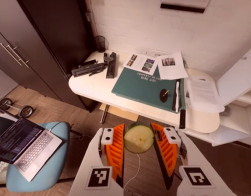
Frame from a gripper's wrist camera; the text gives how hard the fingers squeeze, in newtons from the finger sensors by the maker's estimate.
{"total": 9.9, "left": 10.1, "right": 9.7}